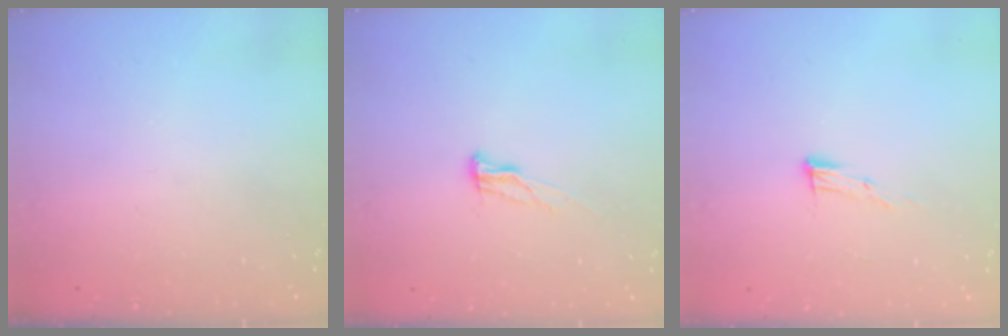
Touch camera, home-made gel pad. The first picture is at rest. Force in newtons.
{"total": 6.5, "press": 6.5, "slide": 0.7}
{"total": 7.7, "press": 7.6, "slide": 1.2}